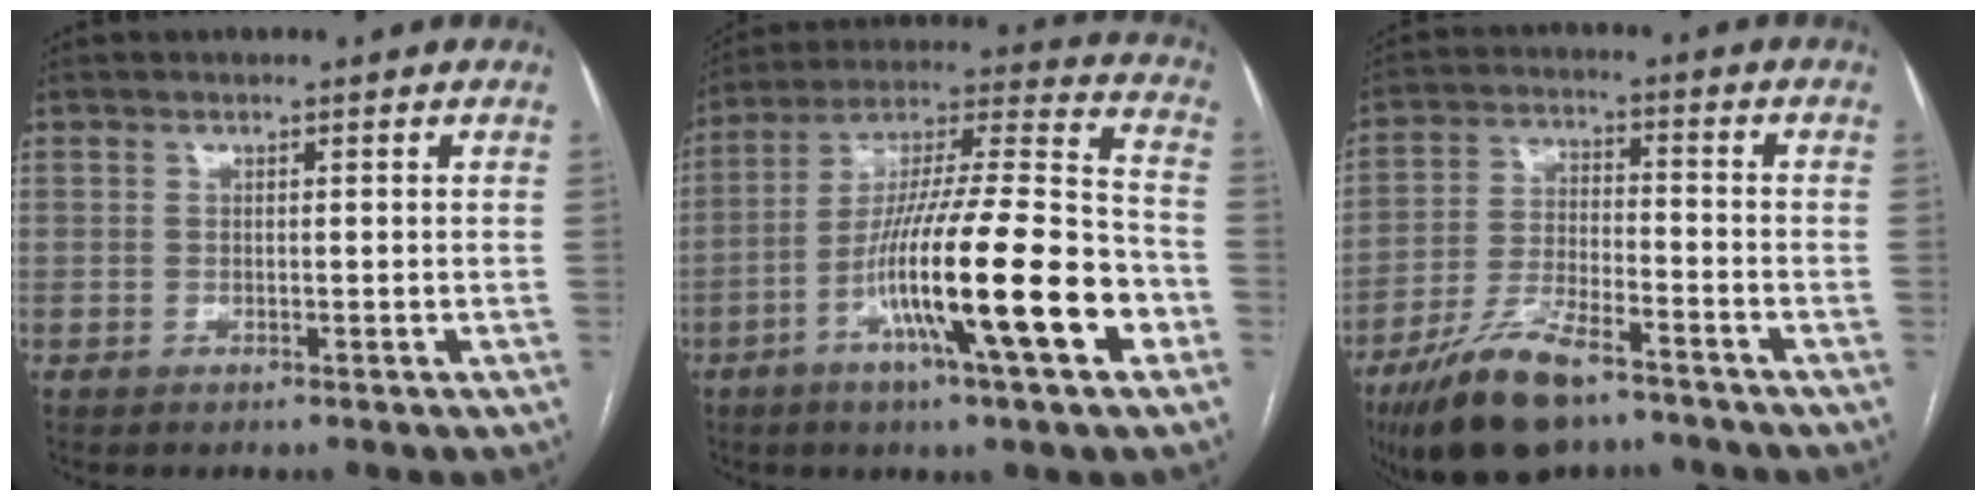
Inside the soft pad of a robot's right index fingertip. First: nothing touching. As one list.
[{"total": 21.5, "force": [-7.7, 1.4, 20.0], "torque": [-0.332, -0.011, -0.132]}, {"total": 12.7, "force": [-8.9, 3.8, 8.2], "torque": [-0.162, -0.017, -0.161]}]